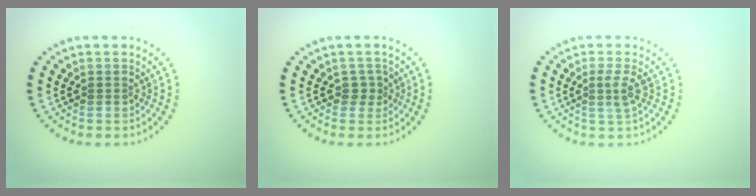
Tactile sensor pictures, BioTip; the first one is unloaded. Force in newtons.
{"total": 1.5, "press": 1.0, "slide": 1.0}
{"total": 1.8, "press": 1.4, "slide": 1.2}